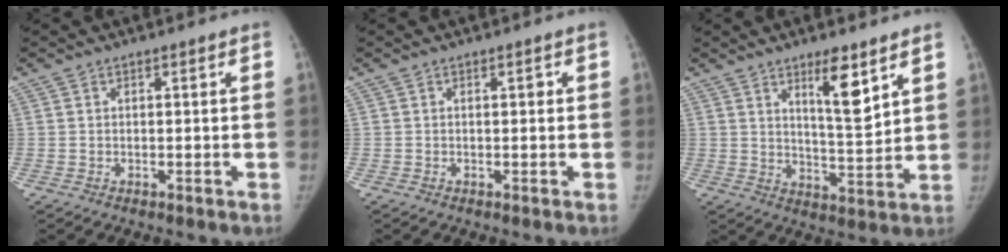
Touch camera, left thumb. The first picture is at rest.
{"total": 0.7, "force": [0.2, 0.3, 0.6], "torque": [-0.006, 0.001, 0.003]}
{"total": 8.9, "force": [5.3, 2.1, 6.9], "torque": [-0.100, -0.045, 0.089]}